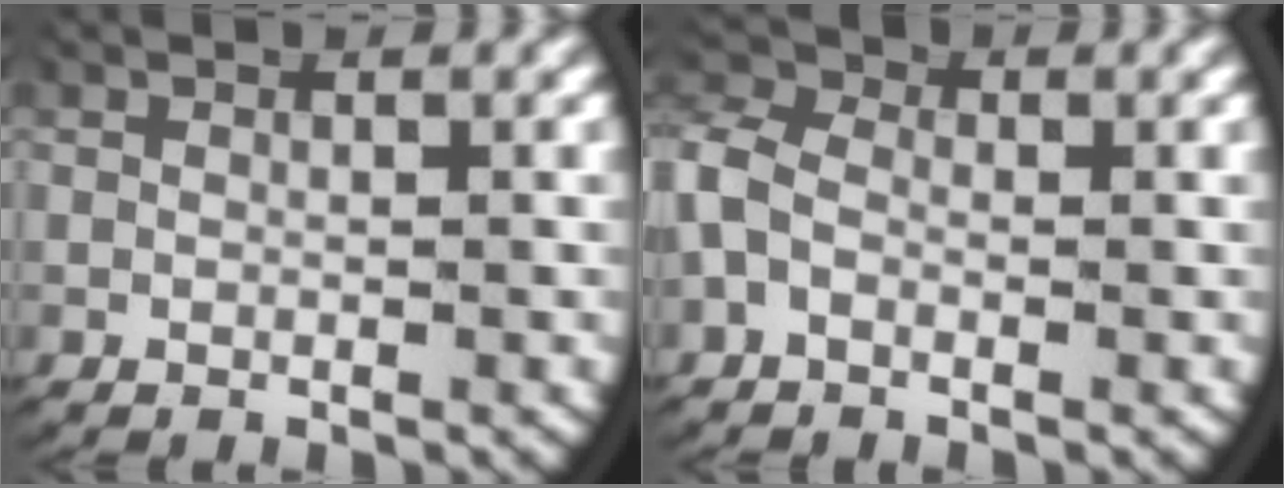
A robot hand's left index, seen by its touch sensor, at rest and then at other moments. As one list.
[{"total": 4.8, "force": [-0.2, 4.2, 2.5], "torque": [-0.060, 0.006, -0.019]}]